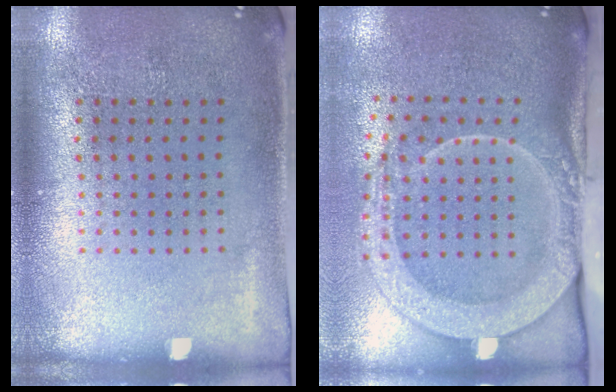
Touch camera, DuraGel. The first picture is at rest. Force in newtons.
{"total": 2.8, "press": 2.2, "slide": 1.8}